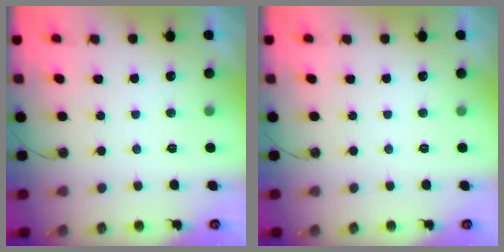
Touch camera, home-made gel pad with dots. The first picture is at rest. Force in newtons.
{"total": 0.0}